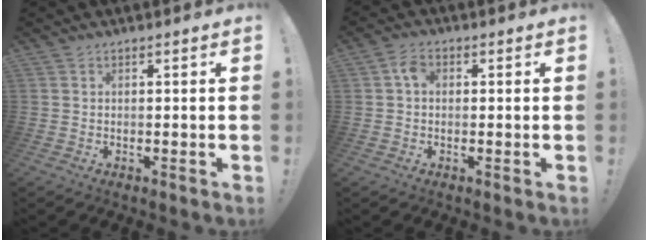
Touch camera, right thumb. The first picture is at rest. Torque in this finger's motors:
{"motor_torque": [-0.10, 0.10, 0.13, -0.11, 0.00]}